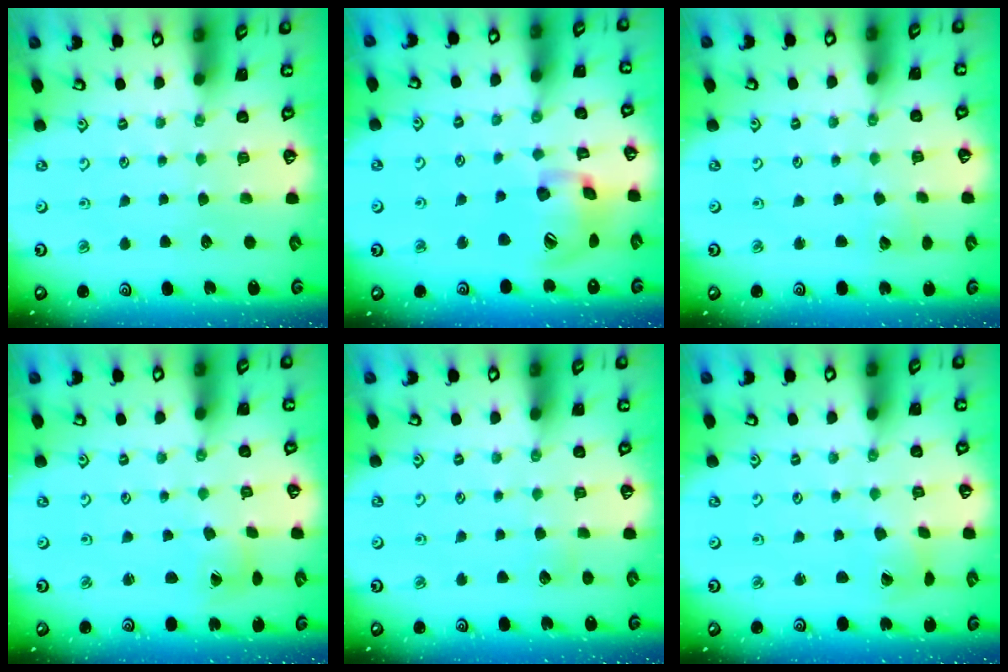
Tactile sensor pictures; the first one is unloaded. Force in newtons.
{"total": 16.2, "press": 16.0, "slide": 2.7}
{"total": 2.3, "press": 2.2, "slide": 0.3}
{"total": 1.0, "press": 1.0, "slide": 0.1}
{"total": 2.9, "press": 2.9, "slide": 0.4}
{"total": 1.5, "press": 1.5, "slide": 0.2}